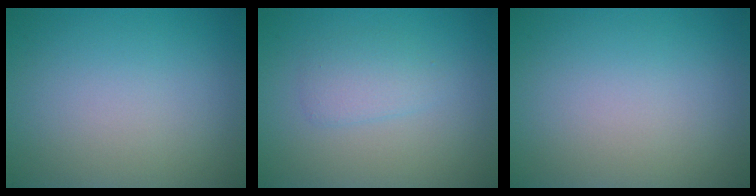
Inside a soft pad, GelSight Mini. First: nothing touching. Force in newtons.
{"total": 1.9, "press": 1.9, "slide": 0.0}
{"total": 0.0}